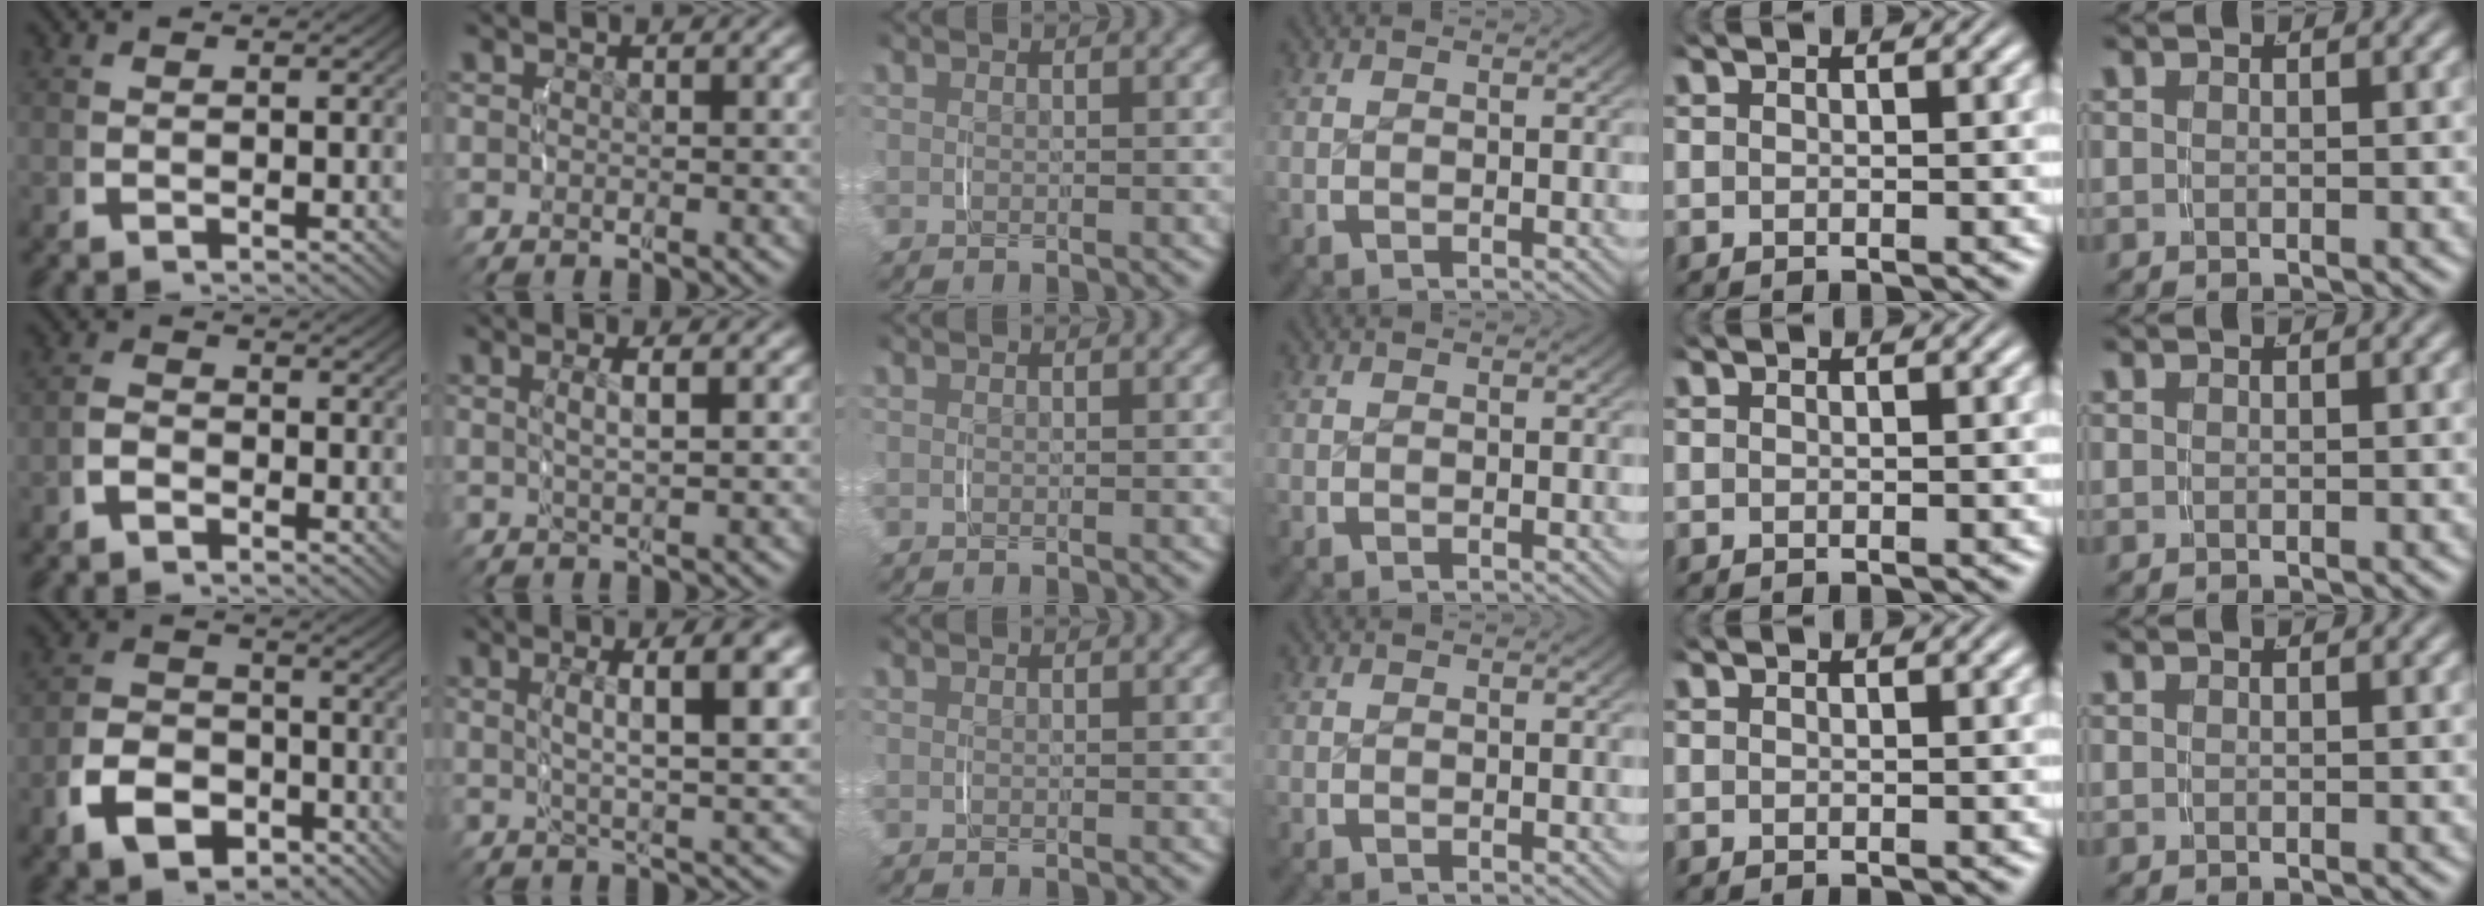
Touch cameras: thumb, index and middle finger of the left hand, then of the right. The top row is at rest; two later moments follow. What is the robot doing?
{"motion": "lift_and_place", "object": "pen bag"}